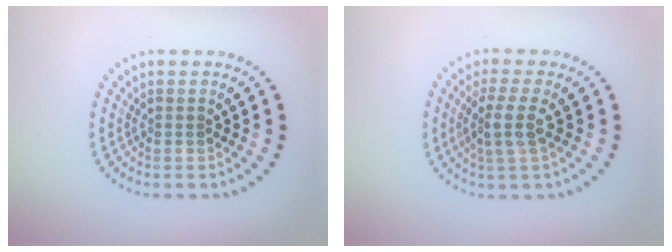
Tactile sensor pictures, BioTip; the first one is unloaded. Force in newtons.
{"total": 2.8, "press": 2.3, "slide": 1.7}